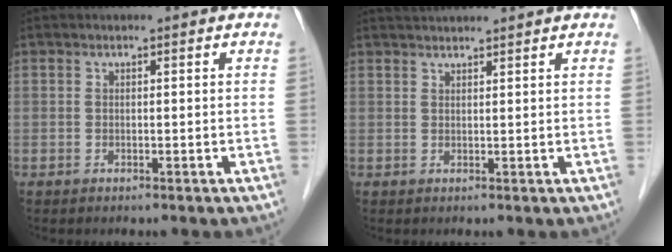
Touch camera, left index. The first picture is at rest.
{"total": 4.8, "force": [4.6, -0.4, 1.4], "torque": [-0.019, 0.033, 0.067]}